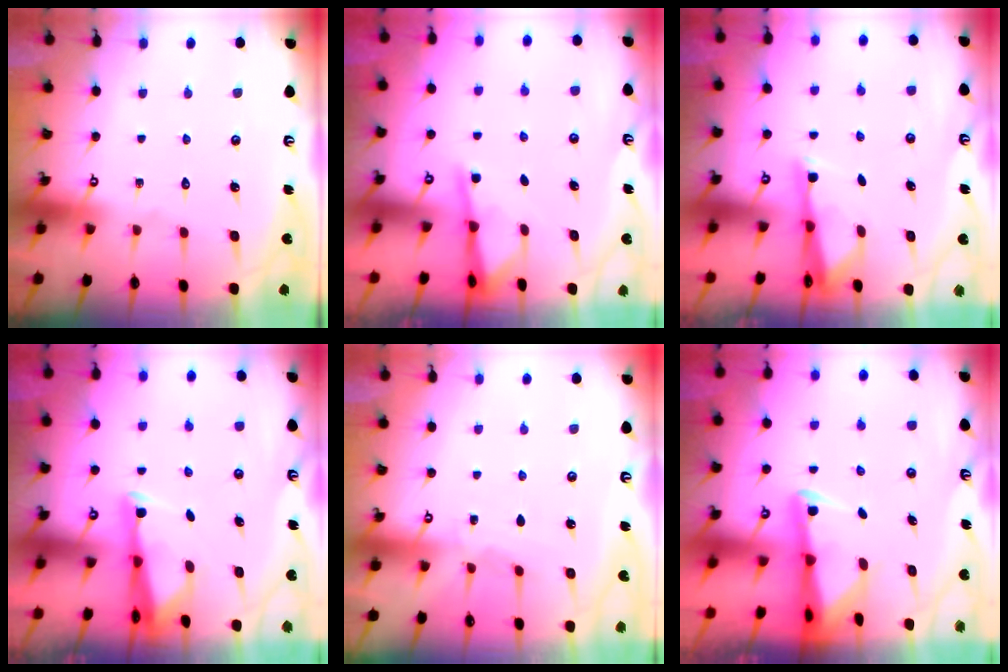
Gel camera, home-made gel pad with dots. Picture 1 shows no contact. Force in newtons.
{"total": 1.9, "press": 1.9, "slide": 0.3}
{"total": 2.8, "press": 2.8, "slide": 0.5}
{"total": 2.9, "press": 2.8, "slide": 0.8}
{"total": 4.2, "press": 4.2, "slide": 0.6}
{"total": 2.5, "press": 2.4, "slide": 0.5}